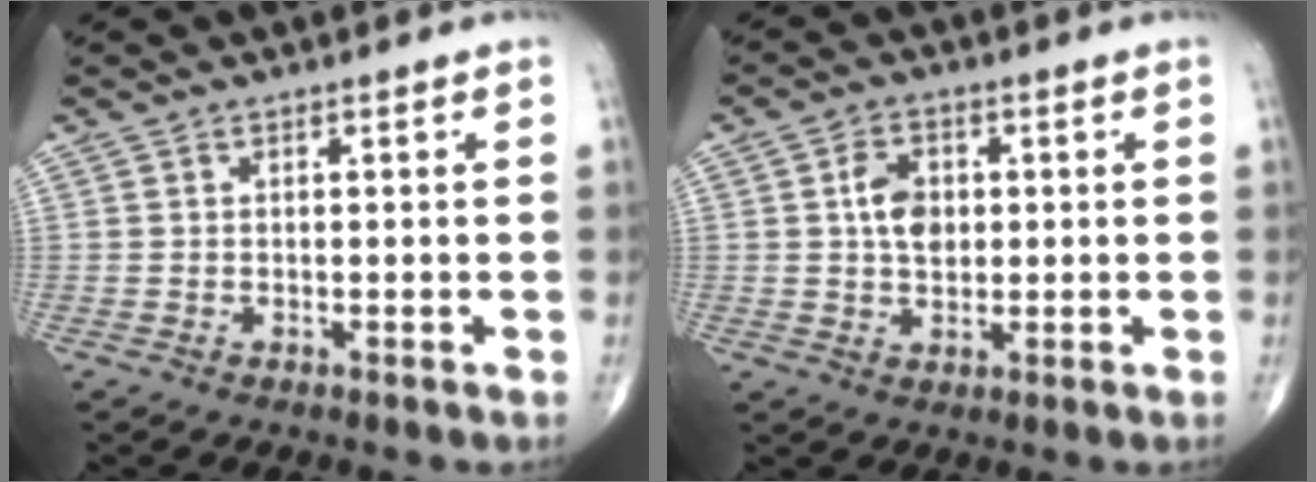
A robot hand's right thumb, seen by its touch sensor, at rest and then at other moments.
{"total": 5.8, "force": [0.8, 4.1, 4.1], "torque": [-0.057, 0.000, 0.011]}